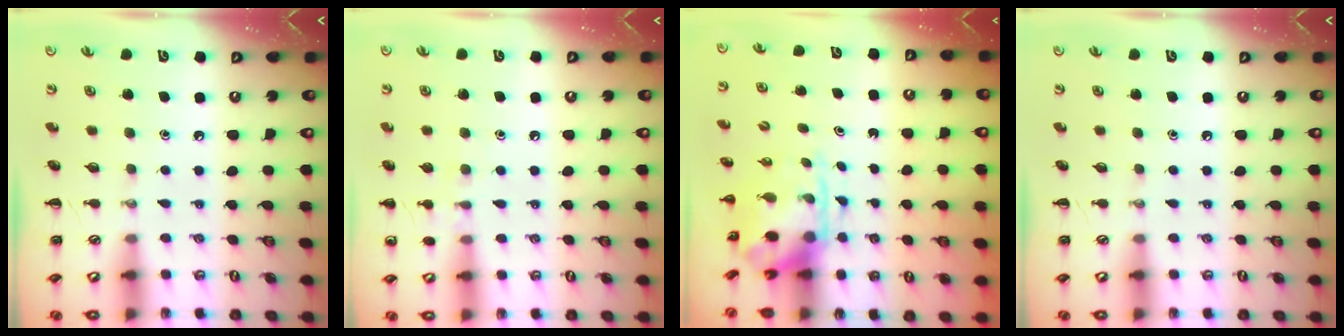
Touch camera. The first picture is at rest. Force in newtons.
{"total": 5.9, "press": 5.7, "slide": 1.4}
{"total": 3.7, "press": 3.6, "slide": 0.9}
{"total": 0.0}